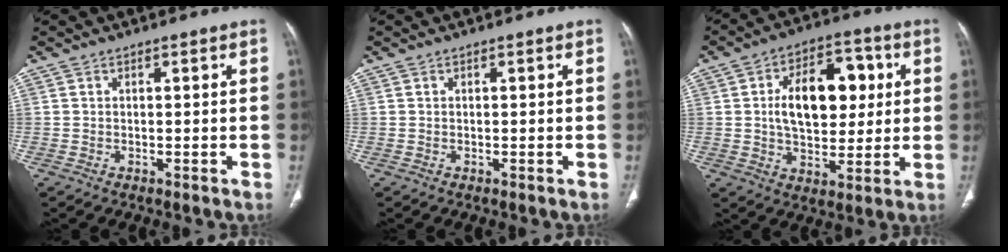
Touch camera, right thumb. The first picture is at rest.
{"total": 0.0}
{"total": 16.1, "force": [2.6, 9.8, 12.5], "torque": [-0.156, 0.011, 0.040]}